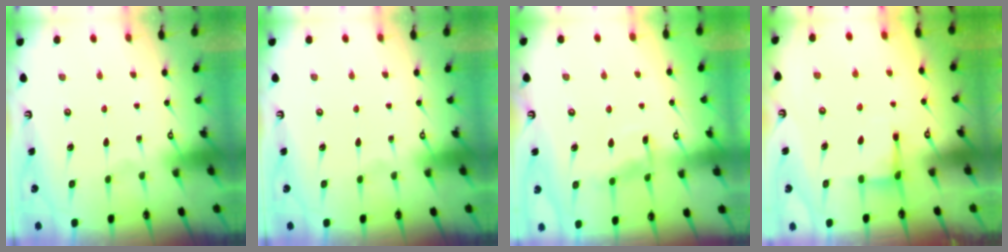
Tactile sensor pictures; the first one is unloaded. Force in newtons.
{"total": 0.0}
{"total": 7.8, "press": 7.7, "slide": 0.8}
{"total": 2.9, "press": 2.9, "slide": 0.4}